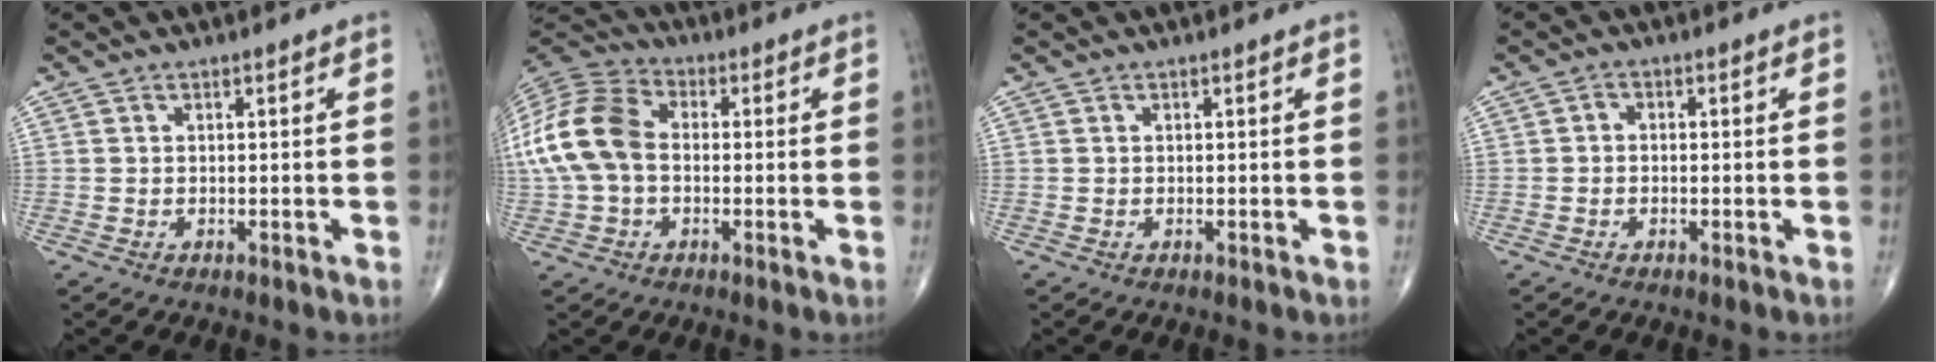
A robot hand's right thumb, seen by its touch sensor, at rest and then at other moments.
{"total": 15.6, "force": [-0.2, 10.8, 11.3], "torque": [-0.244, 0.034, -0.012]}
{"total": 0.0}
{"total": 1.0, "force": [-0.3, 0.8, 0.6], "torque": [0.001, 0.005, -0.011]}